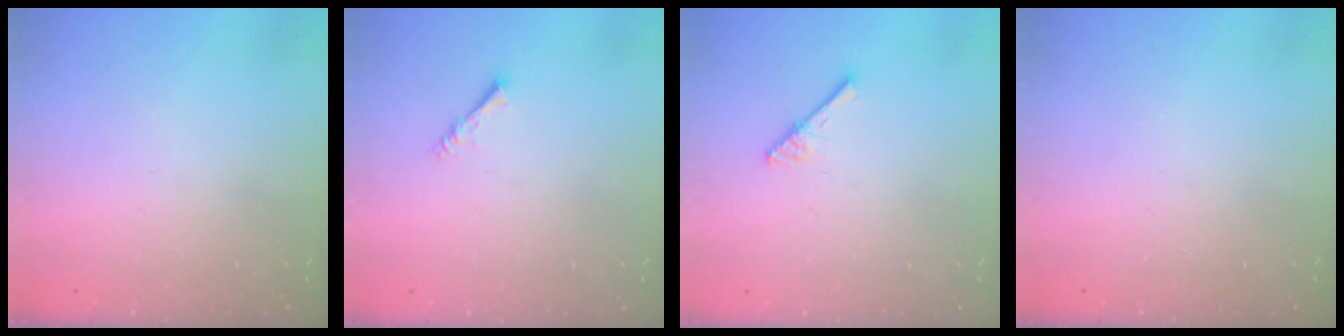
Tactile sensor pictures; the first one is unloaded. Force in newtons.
{"total": 1.6, "press": 1.5, "slide": 0.3}
{"total": 4.2, "press": 4.2, "slide": 0.4}
{"total": 0.0}